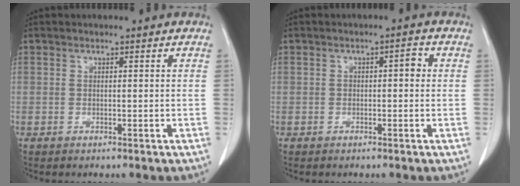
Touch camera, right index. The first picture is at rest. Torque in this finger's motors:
{"motor_torque": [0.04, 0.08, 0.10, 0.01]}